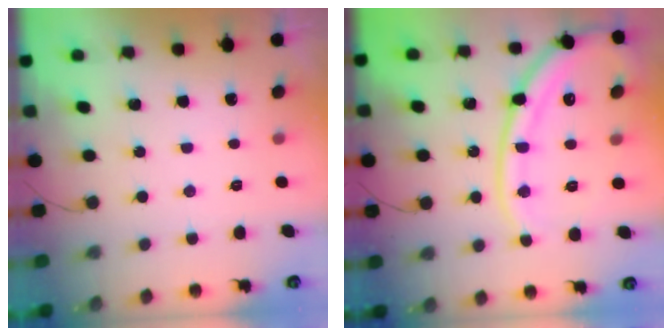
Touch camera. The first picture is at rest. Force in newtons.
{"total": 18.4, "press": 18.2, "slide": 2.3}